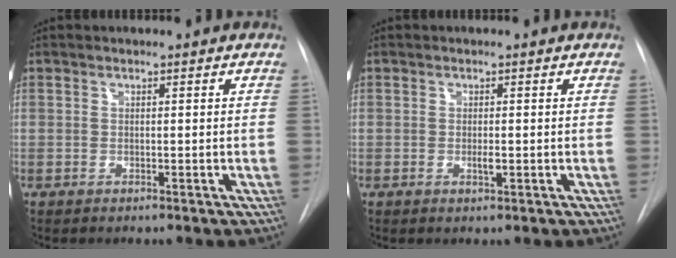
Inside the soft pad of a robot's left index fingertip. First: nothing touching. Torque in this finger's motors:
{"motor_torque": [0.21, 0.08, 0.04, 0.00]}